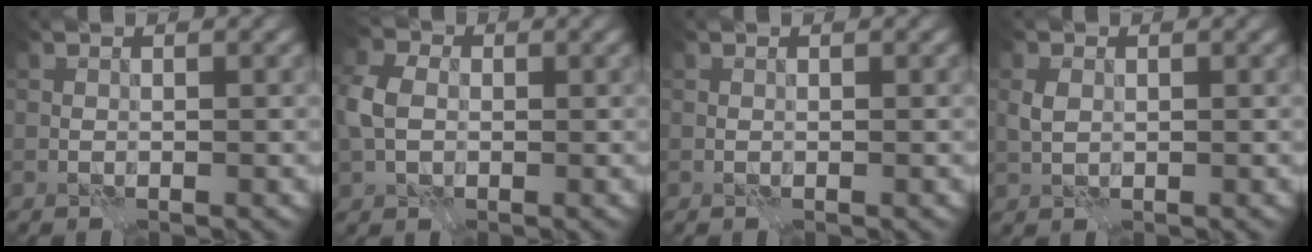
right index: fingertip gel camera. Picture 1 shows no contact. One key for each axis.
{"total": 4.5, "fx": -0.1, "fy": 3.3, "fz": 3.0, "tx": -0.078, "ty": 0.006, "tz": -0.009}
{"total": 0.0}
{"total": 1.5, "fx": 0.2, "fy": 1.1, "fz": 1.0, "tx": -0.025, "ty": 0.004, "tz": 0.004}